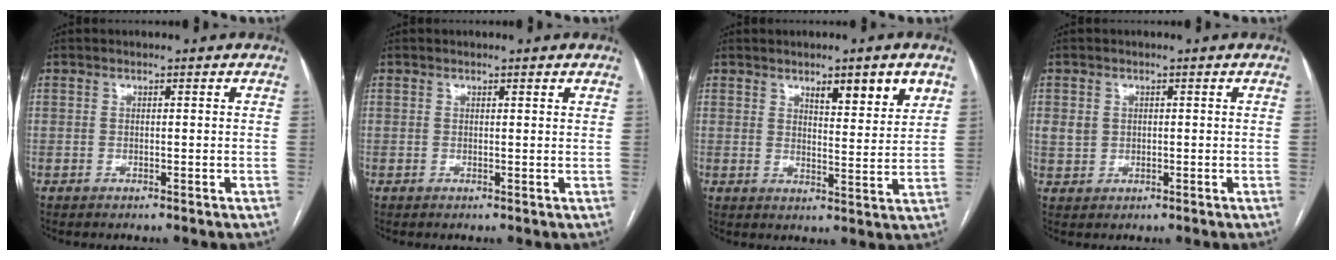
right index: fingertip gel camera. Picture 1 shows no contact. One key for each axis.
{"total": 0.9, "fx": 0.8, "fy": -0.1, "fz": 0.4, "tx": -0.006, "ty": 0.002, "tz": 0.010}
{"total": 7.1, "fx": 4.3, "fy": 1.1, "fz": 5.5, "tx": -0.079, "ty": -0.008, "tz": 0.065}
{"total": 2.8, "fx": 0.5, "fy": 2.5, "fz": 1.1, "tx": -0.022, "ty": 0.010, "tz": 0.018}